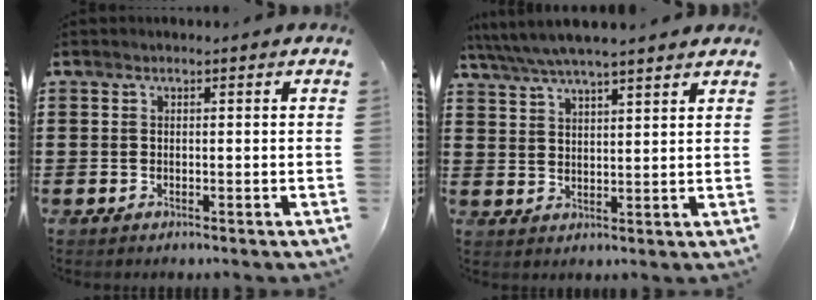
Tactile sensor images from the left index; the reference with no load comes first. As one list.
[{"total": 5.0, "force": [4.5, 0.2, 2.2], "torque": [-0.055, -0.016, 0.080]}]